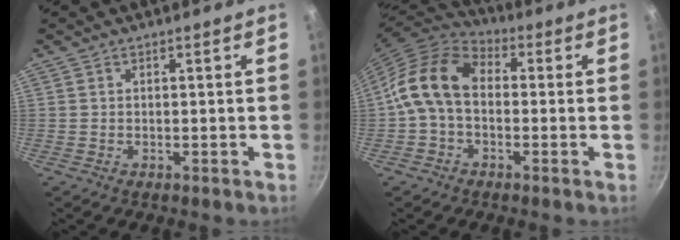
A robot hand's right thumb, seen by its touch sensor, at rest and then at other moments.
{"total": 12.5, "force": [-0.3, 8.5, 9.1], "torque": [-0.165, 0.031, -0.020]}